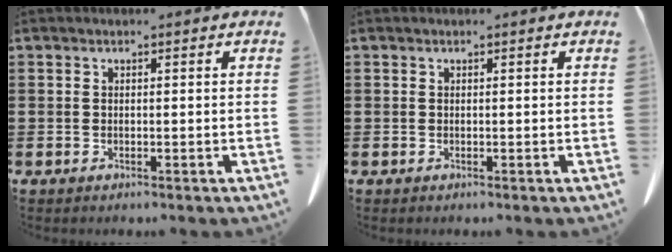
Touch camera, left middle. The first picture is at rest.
{"total": 0.0}